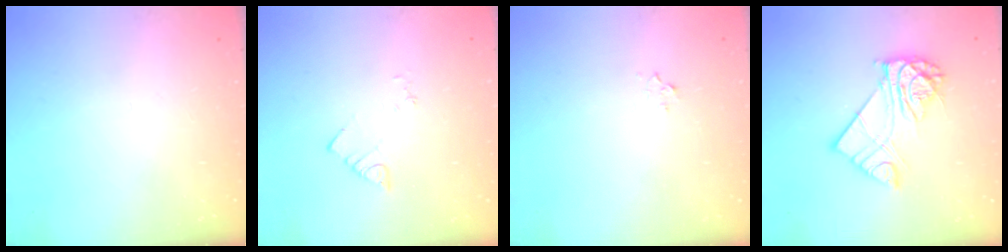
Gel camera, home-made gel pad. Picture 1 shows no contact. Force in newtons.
{"total": 2.4, "press": 2.3, "slide": 0.4}
{"total": 3.0, "press": 3.0, "slide": 0.4}
{"total": 12.0, "press": 12.0, "slide": 1.4}